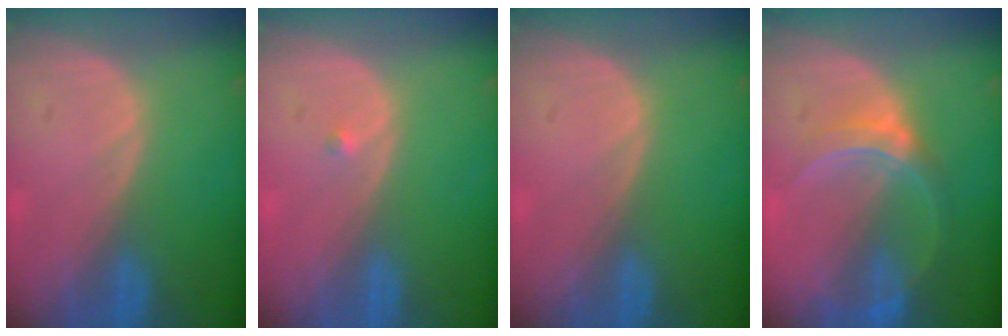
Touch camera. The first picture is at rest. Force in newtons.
{"total": 0.5, "press": 0.4, "slide": 0.3}
{"total": 0.0}
{"total": 6.2, "press": 5.6, "slide": 2.6}